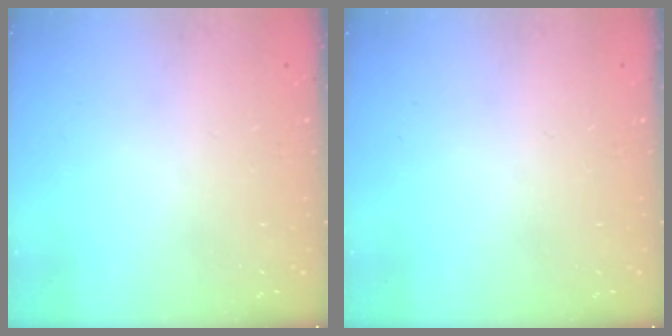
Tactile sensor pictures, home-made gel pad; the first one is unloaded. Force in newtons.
{"total": 0.0}